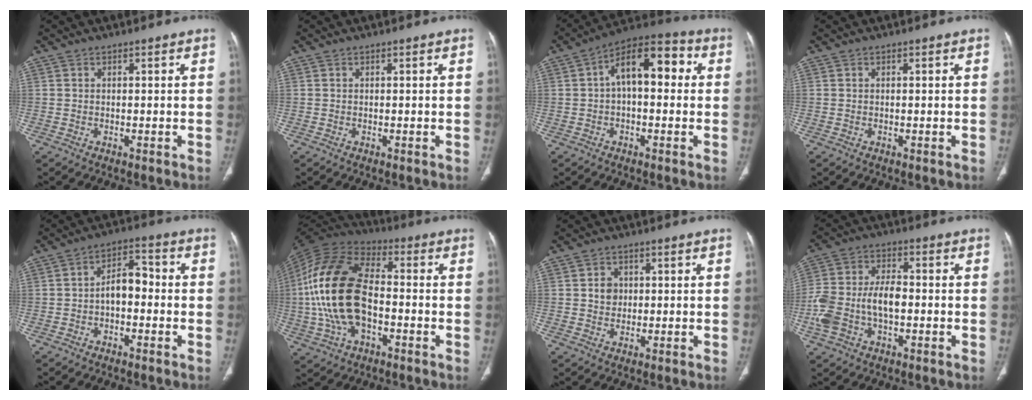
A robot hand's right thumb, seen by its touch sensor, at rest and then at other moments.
{"total": 0.0}
{"total": 12.5, "force": [1.7, 6.5, 10.5], "torque": [-0.139, 0.040, 0.015]}
{"total": 0.0}
{"total": 6.4, "force": [-1.2, 3.8, 5.0], "torque": [-0.067, 0.032, -0.029]}
{"total": 20.3, "force": [-2.2, 11.7, 16.5], "torque": [-0.335, 0.024, -0.044]}
{"total": 3.1, "force": [0.4, 2.7, 1.4], "torque": [-0.003, 0.002, 0.006]}
{"total": 8.5, "force": [-1.7, 5.3, 6.4], "torque": [-0.136, 0.024, -0.032]}